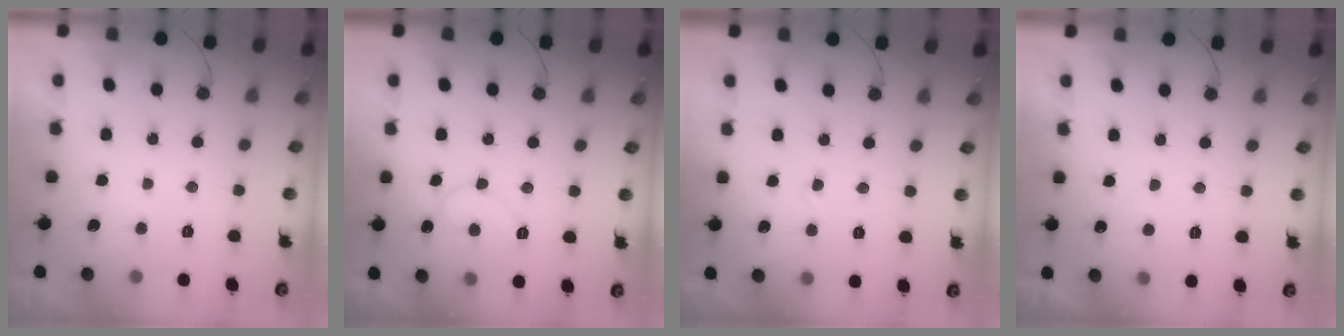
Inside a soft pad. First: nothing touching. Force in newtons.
{"total": 7.9, "press": 7.9, "slide": 0.4}
{"total": 2.8, "press": 2.8, "slide": 0.2}
{"total": 3.5, "press": 3.5, "slide": 0.1}